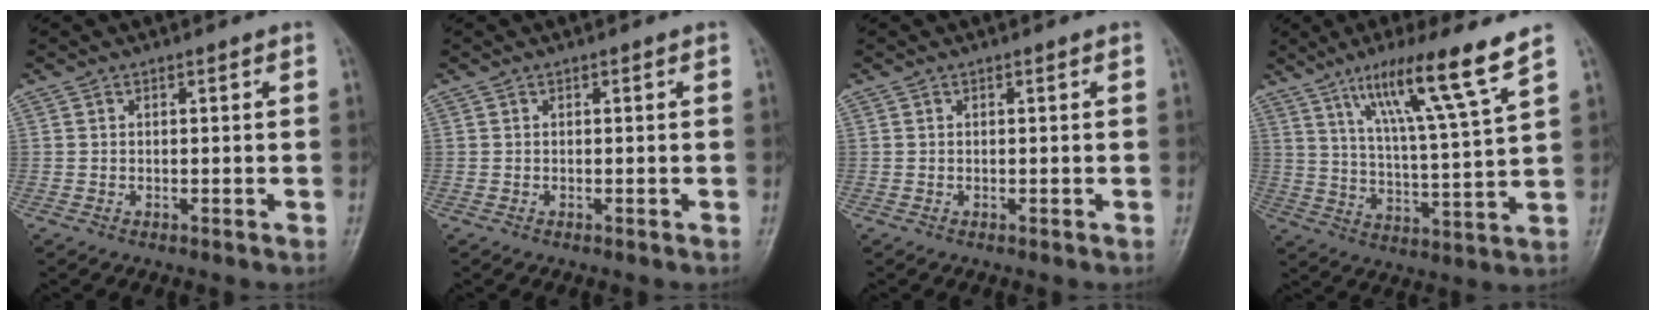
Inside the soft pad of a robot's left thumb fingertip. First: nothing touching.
{"total": 0.0}
{"total": 0.0}
{"total": 14.8, "force": [9.3, -0.1, 11.6], "torque": [-0.193, -0.045, 0.158]}